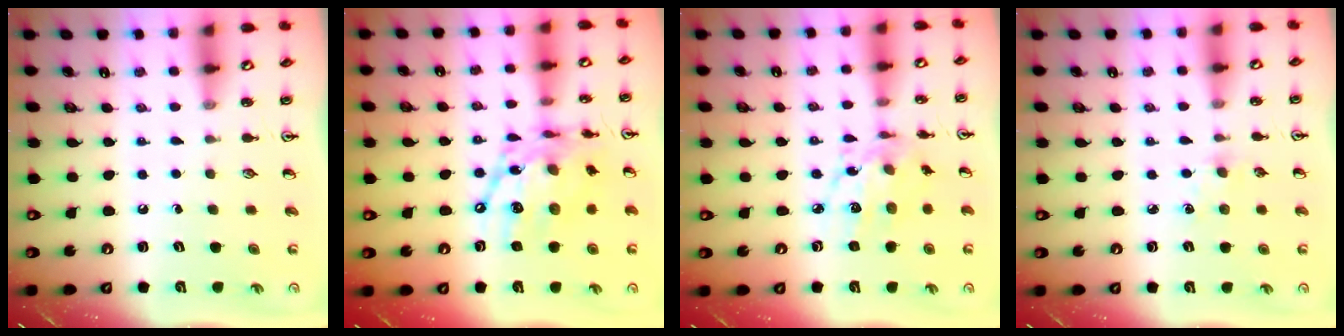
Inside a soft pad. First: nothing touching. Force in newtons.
{"total": 15.2, "press": 15.2, "slide": 1.2}
{"total": 10.9, "press": 10.8, "slide": 0.7}
{"total": 3.7, "press": 3.7, "slide": 0.5}